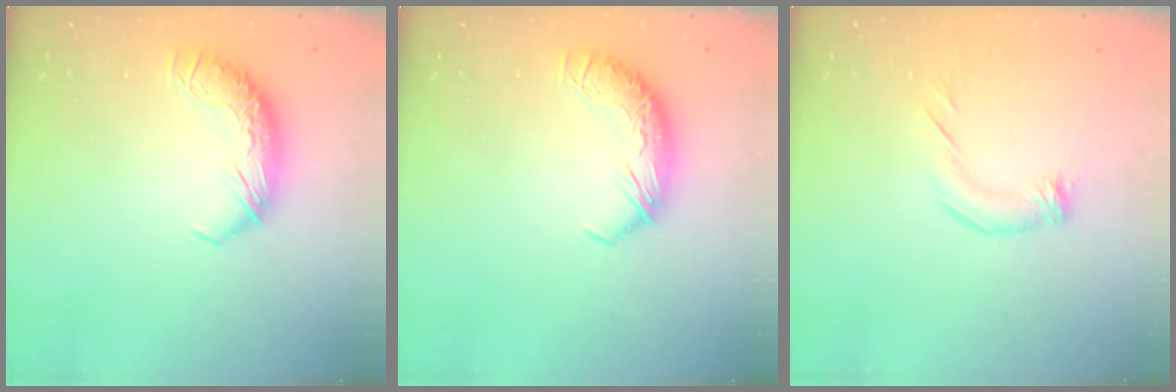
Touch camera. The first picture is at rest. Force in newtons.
{"total": 0.0}
{"total": 2.4, "press": 2.3, "slide": 0.9}